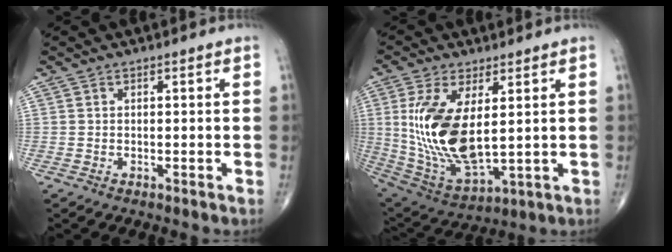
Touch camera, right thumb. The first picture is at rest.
{"total": 17.3, "force": [2.5, 7.8, 15.2], "torque": [-0.305, -0.023, 0.065]}